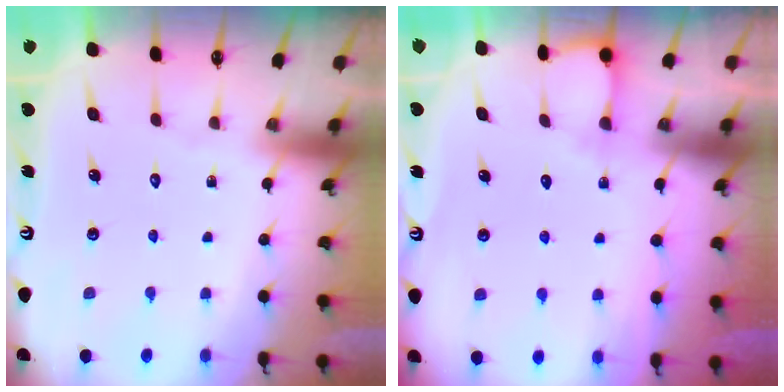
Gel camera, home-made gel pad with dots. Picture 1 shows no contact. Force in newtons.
{"total": 3.8, "press": 3.8, "slide": 0.3}